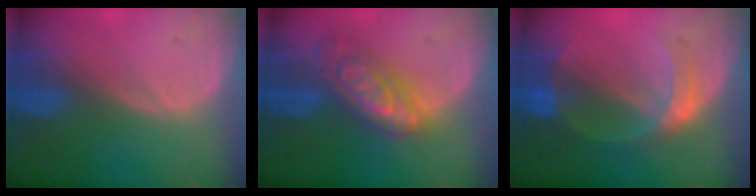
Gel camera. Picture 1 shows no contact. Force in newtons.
{"total": 7.4, "press": 7.4, "slide": 0.5}
{"total": 5.0, "press": 4.9, "slide": 0.2}